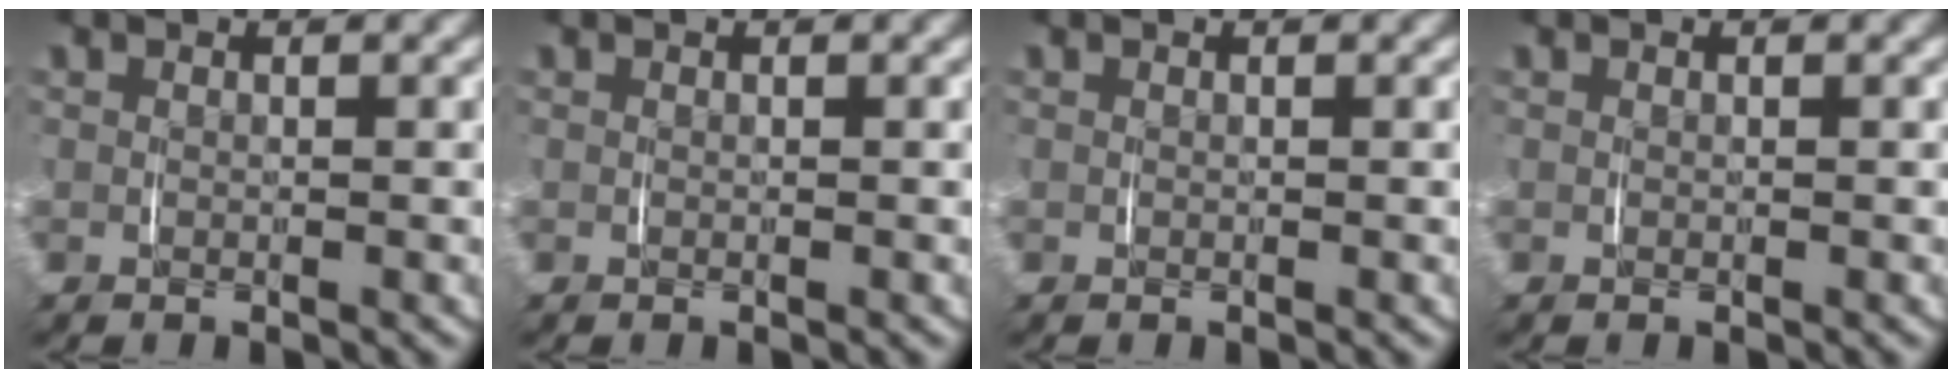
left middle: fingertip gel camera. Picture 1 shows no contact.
{"total": 0.0}
{"total": 0.0}
{"total": 0.0}